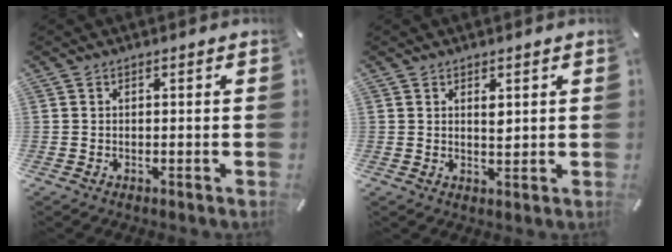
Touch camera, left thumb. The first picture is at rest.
{"total": 2.3, "force": [1.2, 1.0, 1.7], "torque": [-0.021, -0.006, 0.018]}